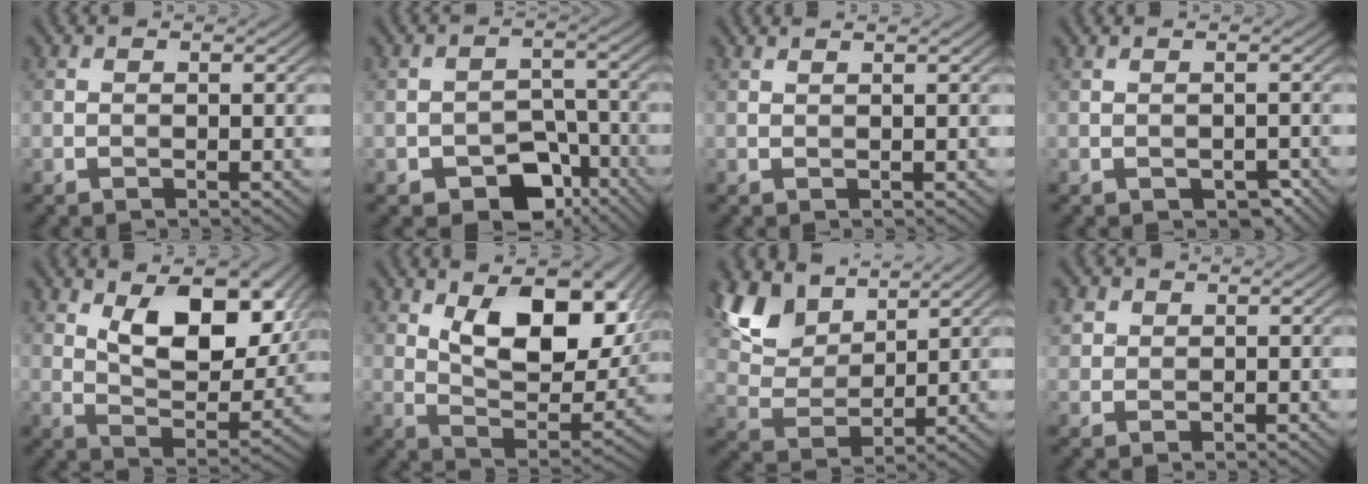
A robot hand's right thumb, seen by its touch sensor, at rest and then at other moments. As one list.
[{"total": 7.5, "force": [-4.4, 4.7, 3.7], "torque": [-0.056, -0.007, -0.073]}, {"total": 0.7, "force": [0.6, -0.2, 0.3], "torque": [-0.010, 0.001, 0.009]}, {"total": 1.5, "force": [-0.8, 0.7, 1.0], "torque": [-0.020, -0.006, -0.007]}, {"total": 12.1, "force": [5.0, 5.9, 9.3], "torque": [-0.150, -0.012, 0.080]}, {"total": 14.2, "force": [5.8, 6.8, 11.0], "torque": [-0.174, -0.007, 0.093]}, {"total": 10.3, "force": [6.5, 5.4, 5.9], "torque": [-0.154, 0.014, 0.127]}, {"total": 2.0, "force": [0.9, 1.7, 0.7], "torque": [-0.023, 0.002, 0.019]}]